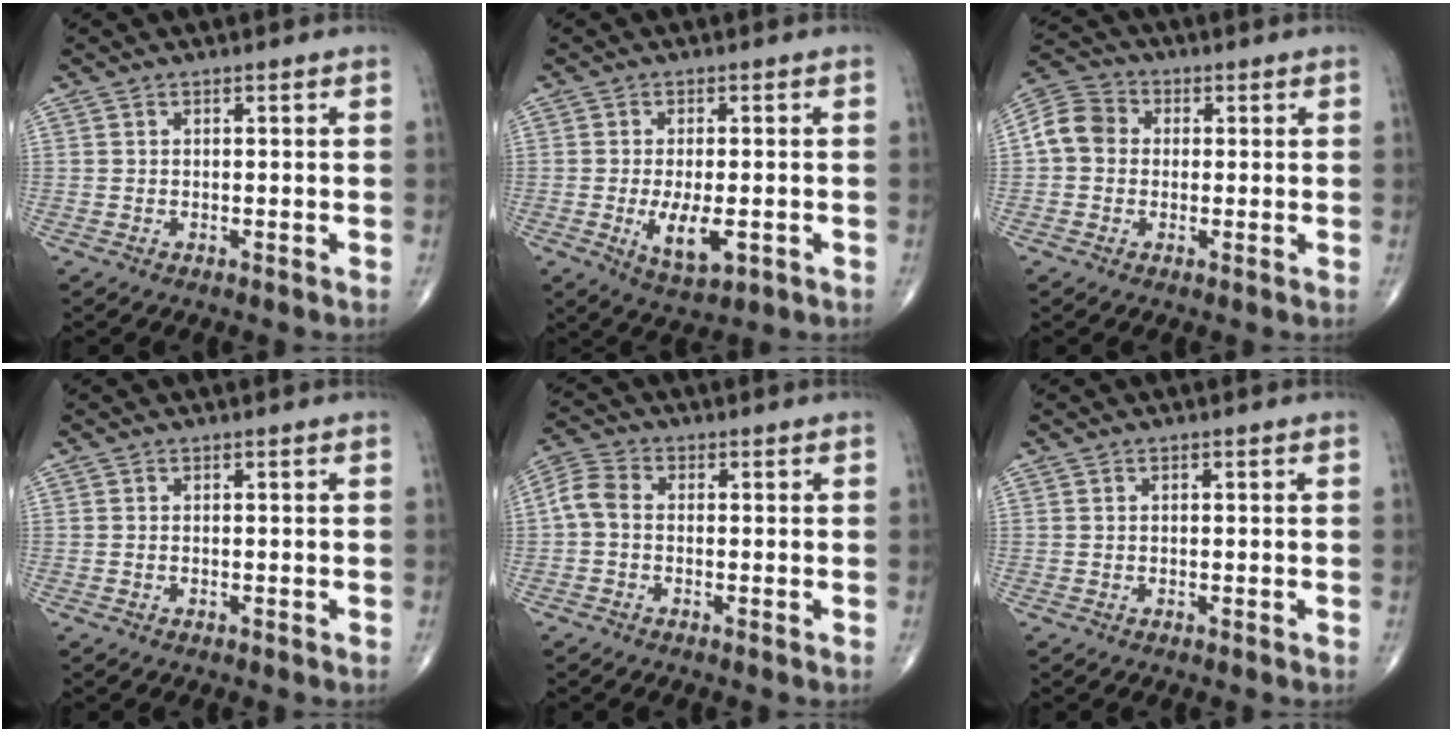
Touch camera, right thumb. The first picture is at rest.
{"total": 7.3, "force": [-1.8, 3.2, 6.3], "torque": [-0.107, -0.013, -0.023]}
{"total": 7.2, "force": [0.2, 6.2, 3.7], "torque": [-0.058, 0.023, -0.011]}
{"total": 0.0}
{"total": 4.6, "force": [-0.5, 3.1, 3.4], "torque": [-0.071, 0.013, -0.022]}
{"total": 0.0}